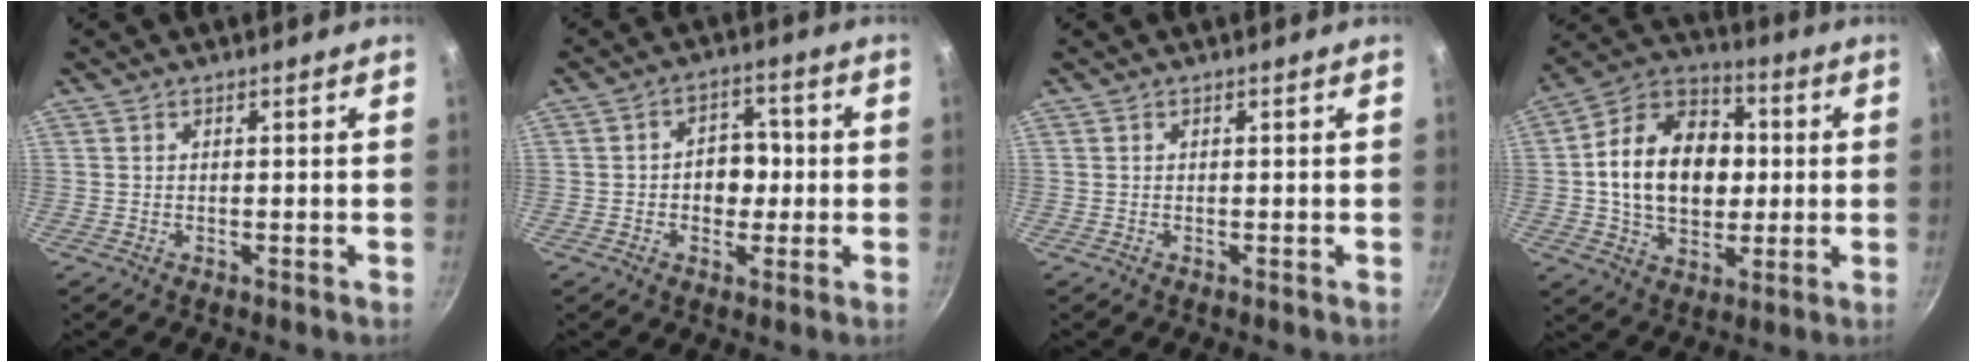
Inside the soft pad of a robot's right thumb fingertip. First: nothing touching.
{"total": 7.0, "force": [-0.4, 5.4, 4.4], "torque": [-0.020, 0.013, -0.012]}
{"total": 0.0}
{"total": 19.6, "force": [1.0, 14.3, 13.4], "torque": [-0.191, 0.026, 0.007]}